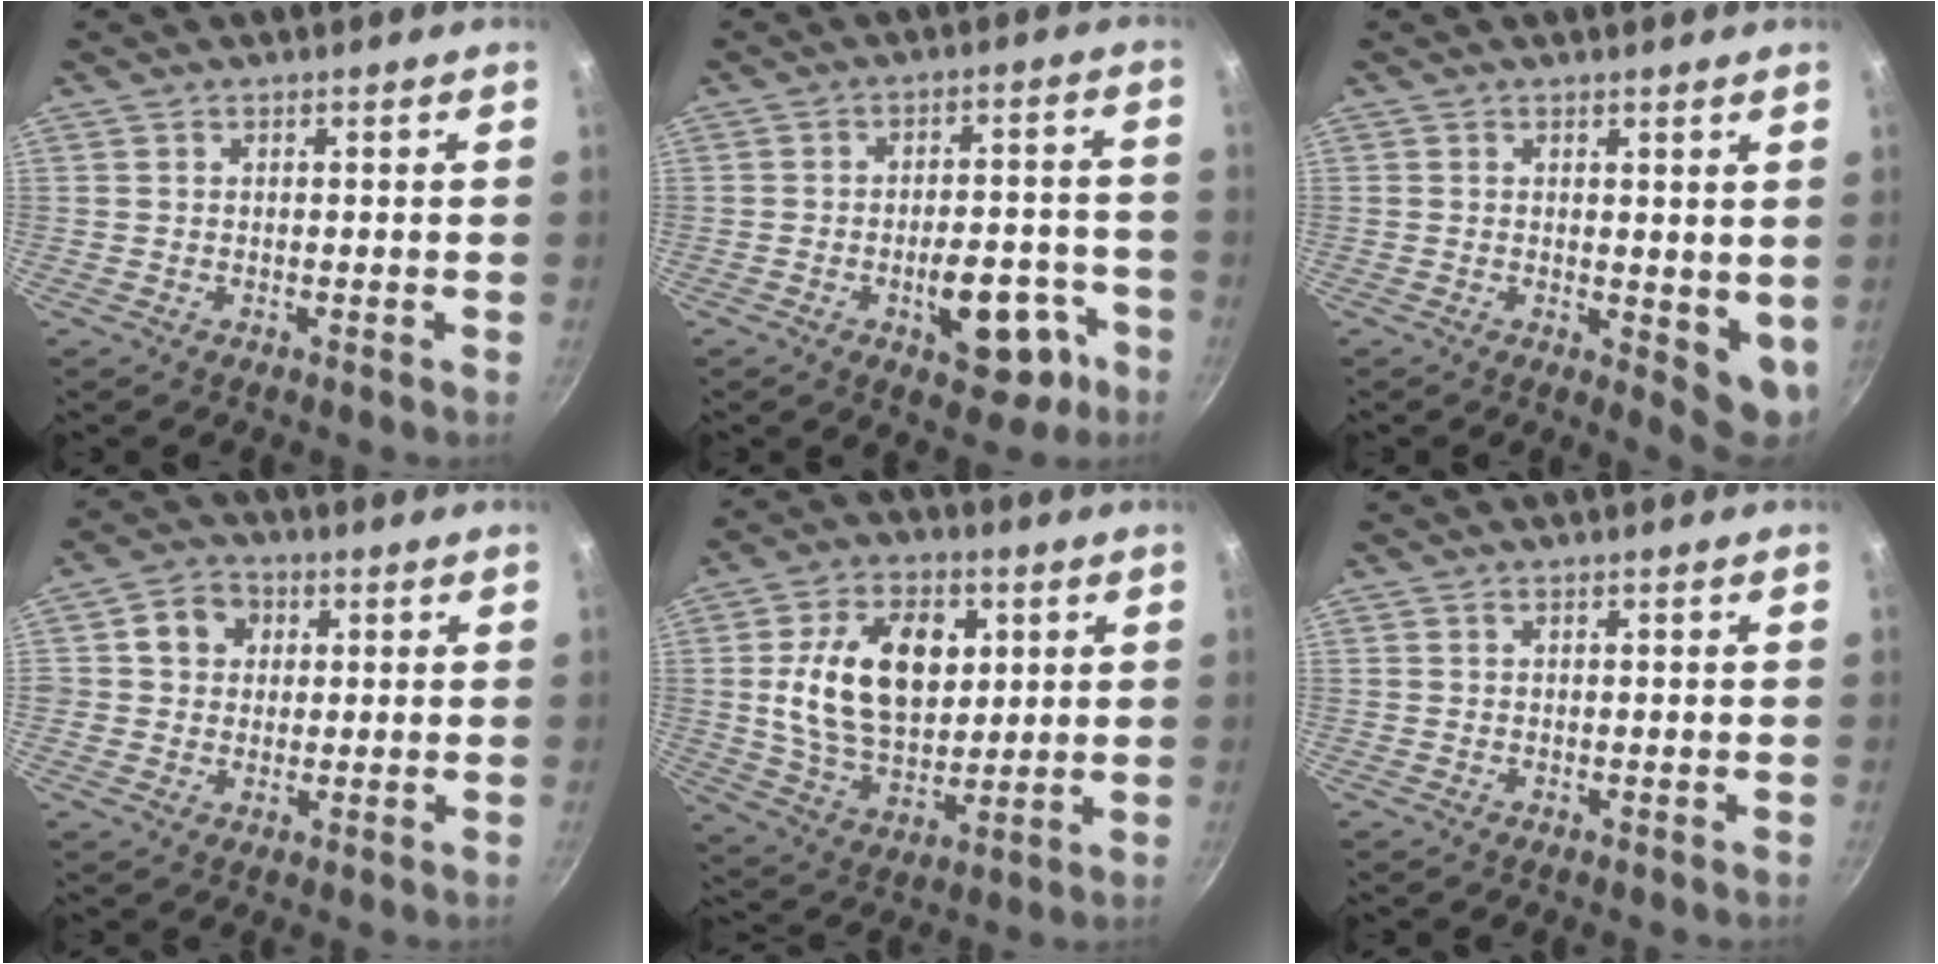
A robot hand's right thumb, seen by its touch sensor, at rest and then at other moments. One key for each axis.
{"total": 12.5, "fx": -5.2, "fy": 6.3, "fz": 9.4, "tx": -0.089, "ty": 0.039, "tz": -0.062}
{"total": 5.9, "fx": 1.2, "fy": 2.9, "fz": 5.0, "tx": -0.059, "ty": -0.019, "tz": 0.018}
{"total": 6.5, "fx": 1.6, "fy": 5.7, "fz": 2.6, "tx": -0.008, "ty": 0.006, "tz": 0.016}
{"total": 18.1, "fx": 3.7, "fy": 11.8, "fz": 13.2, "tx": -0.201, "ty": -0.007, "tz": 0.066}
{"total": 0.0}